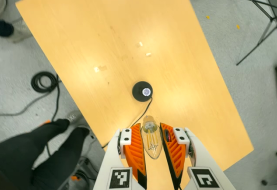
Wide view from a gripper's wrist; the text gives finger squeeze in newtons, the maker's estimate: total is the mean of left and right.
{"total": 9.8, "left": 9.3, "right": 10.4}